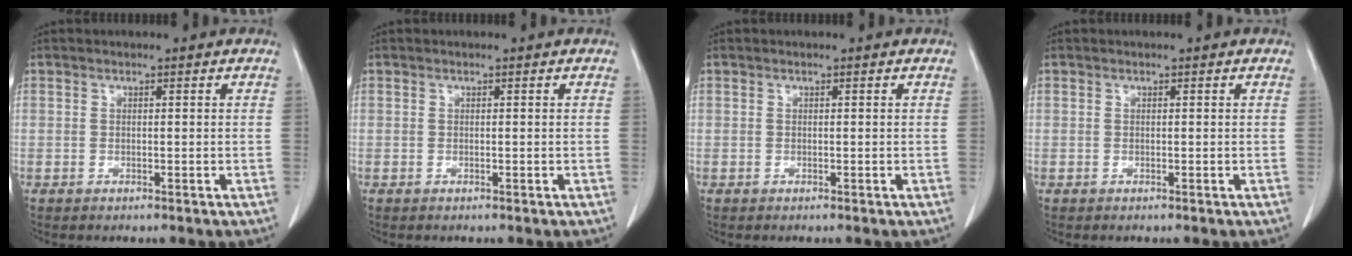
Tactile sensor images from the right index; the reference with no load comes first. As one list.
[{"total": 0.0}, {"total": 0.0}, {"total": 0.0}]